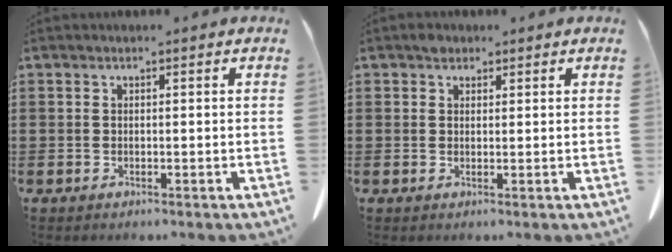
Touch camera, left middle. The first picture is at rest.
{"total": 1.4, "force": [1.1, 0.9, 0.2], "torque": [-0.008, 0.002, 0.022]}